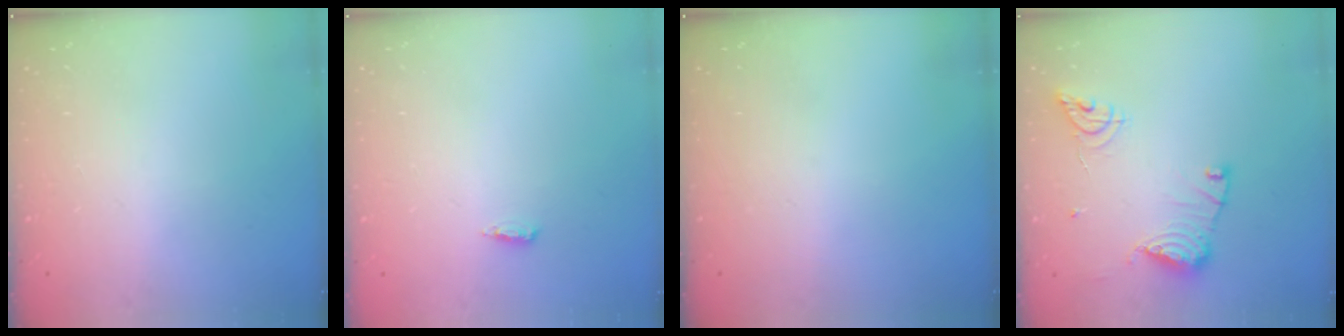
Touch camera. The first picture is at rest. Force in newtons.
{"total": 2.7, "press": 2.5, "slide": 1.0}
{"total": 0.0}
{"total": 13.4, "press": 13.3, "slide": 1.4}